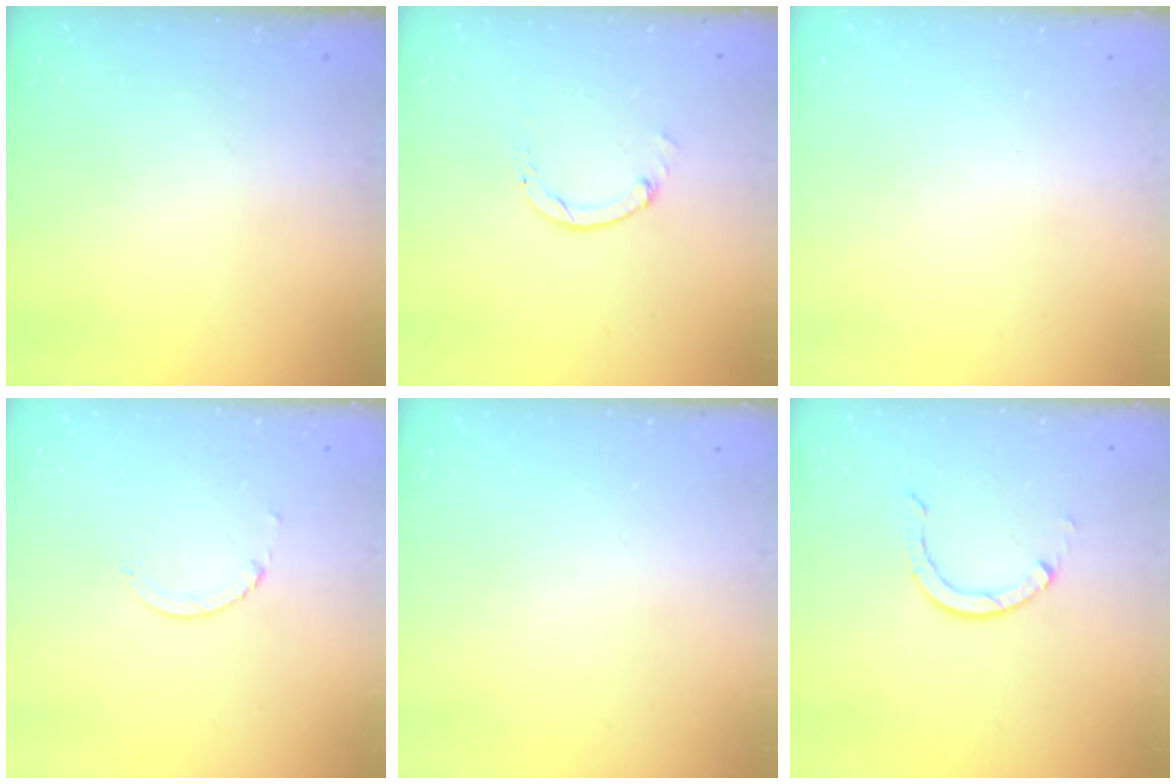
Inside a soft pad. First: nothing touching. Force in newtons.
{"total": 0.0}
{"total": 0.0}
{"total": 2.3, "press": 2.3, "slide": 0.3}
{"total": 0.0}
{"total": 2.9, "press": 2.9, "slide": 0.4}